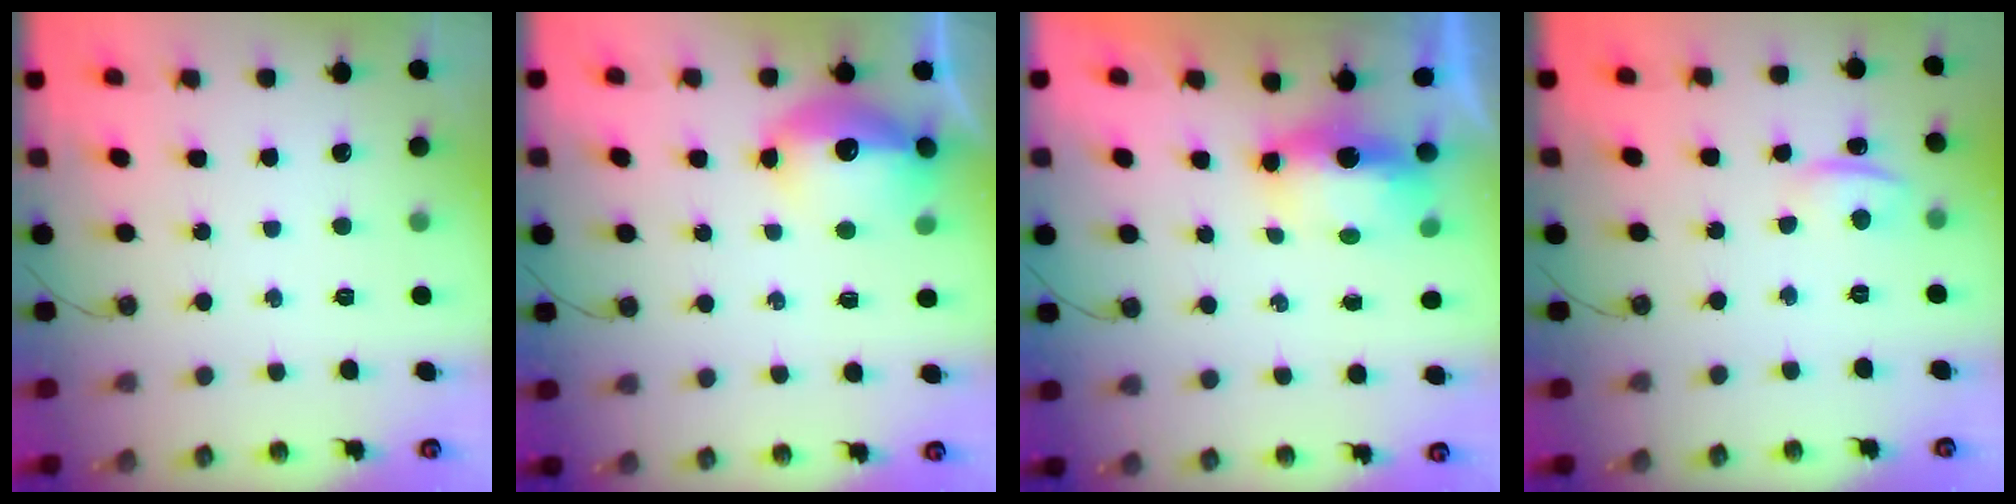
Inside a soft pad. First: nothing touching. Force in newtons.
{"total": 14.5, "press": 14.4, "slide": 1.1}
{"total": 6.7, "press": 6.6, "slide": 1.0}
{"total": 1.5, "press": 1.3, "slide": 0.7}